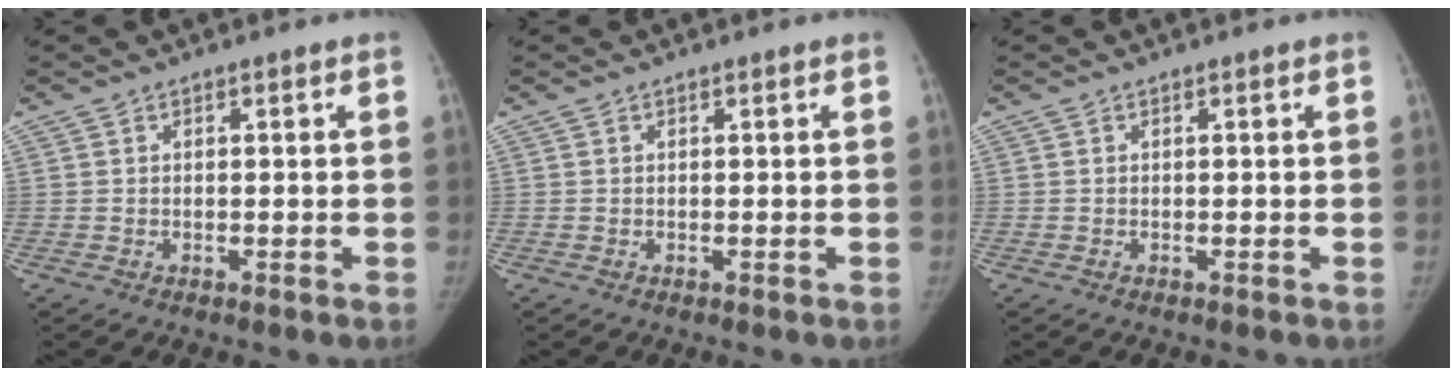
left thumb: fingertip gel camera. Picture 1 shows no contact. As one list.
[{"total": 0.0}, {"total": 0.0}]